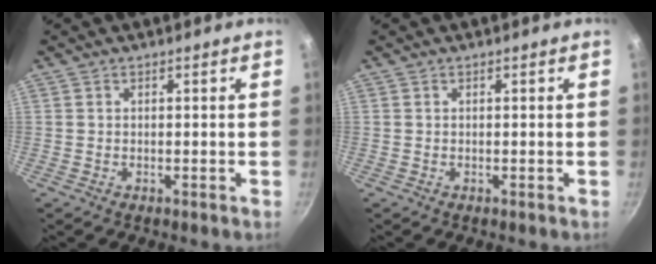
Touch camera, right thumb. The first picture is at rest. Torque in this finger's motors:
{"motor_torque": [0.00, 0.00, 0.01, 0.01, 0.00]}